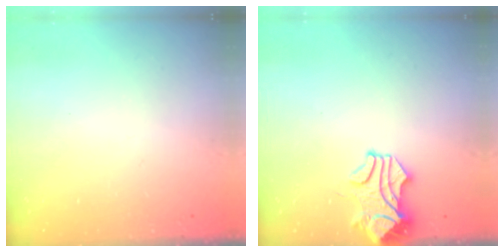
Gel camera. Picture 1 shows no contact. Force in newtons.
{"total": 1.6, "press": 1.5, "slide": 0.5}